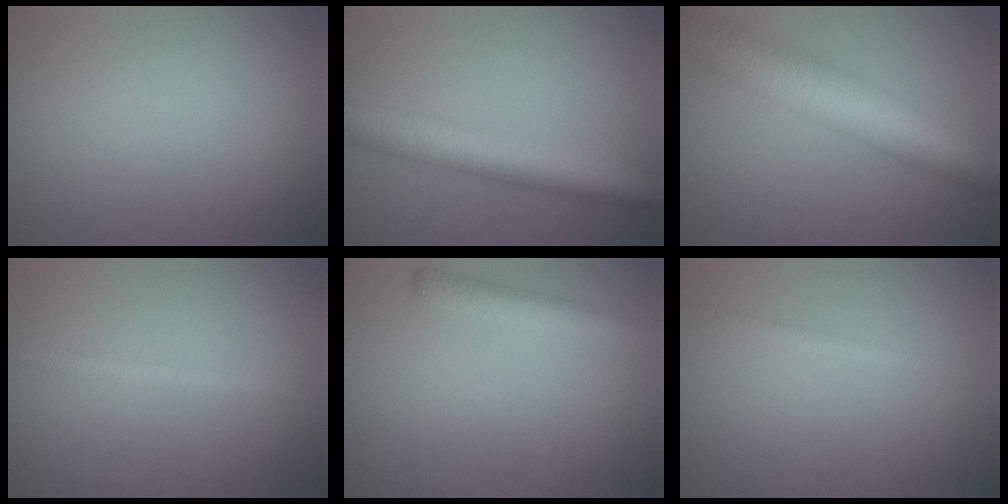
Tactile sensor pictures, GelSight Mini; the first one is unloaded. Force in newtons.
{"total": 7.0, "press": 6.9, "slide": 0.1}
{"total": 10.6, "press": 10.6, "slide": 0.2}
{"total": 1.8, "press": 1.8, "slide": 0.1}
{"total": 2.4, "press": 2.4, "slide": 0.1}
{"total": 1.0, "press": 1.0, "slide": 0.0}